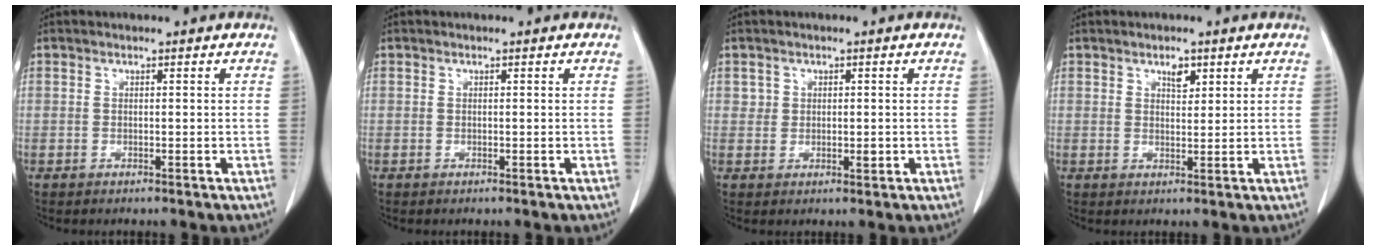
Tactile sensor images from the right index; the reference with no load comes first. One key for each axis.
{"total": 0.0}
{"total": 2.0, "fx": 0.3, "fy": 1.7, "fz": 1.1, "tx": -0.015, "ty": -0.003, "tz": 0.006}
{"total": 2.3, "fx": 1.3, "fy": 1.0, "fz": 1.5, "tx": -0.022, "ty": -0.003, "tz": 0.023}